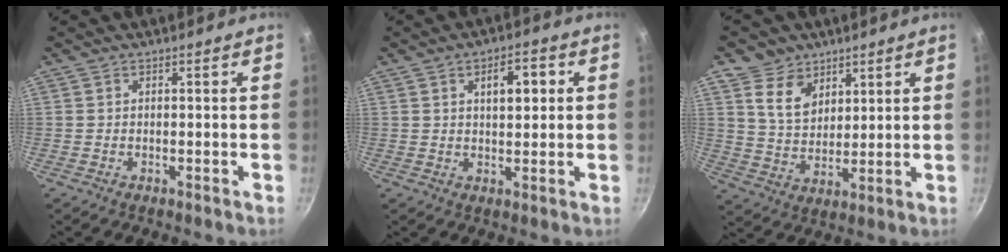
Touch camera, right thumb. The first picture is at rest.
{"total": 6.2, "force": [1.7, 3.1, 5.1], "torque": [-0.051, 0.001, 0.024]}
{"total": 8.4, "force": [4.7, 6.3, 3.1], "torque": [-0.019, -0.034, 0.088]}